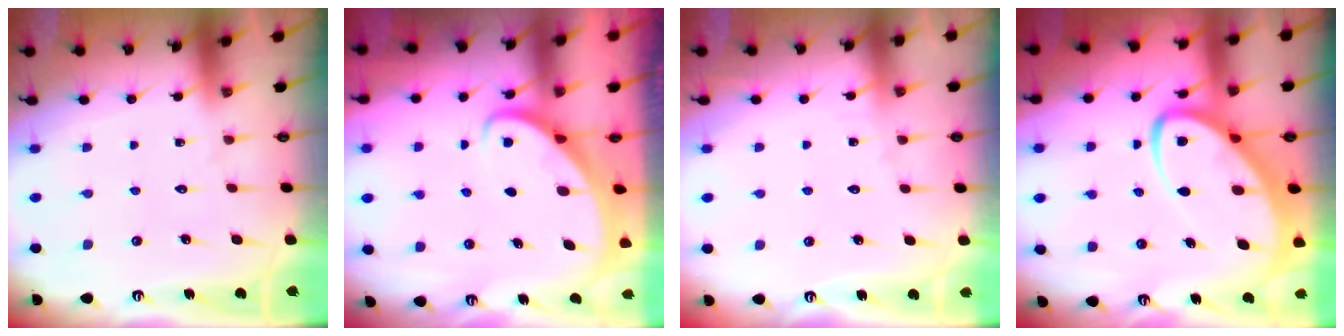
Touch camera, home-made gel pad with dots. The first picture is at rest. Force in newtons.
{"total": 2.6, "press": 2.6, "slide": 0.3}
{"total": 3.6, "press": 3.5, "slide": 0.4}
{"total": 10.5, "press": 10.4, "slide": 1.1}